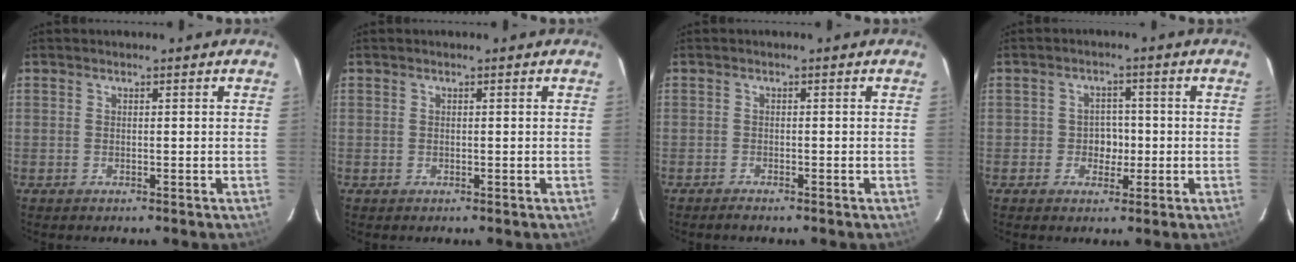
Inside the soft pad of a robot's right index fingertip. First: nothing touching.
{"total": 0.0}
{"total": 1.4, "force": [-1.3, 0.2, 0.5], "torque": [-0.017, -0.003, -0.026]}
{"total": 3.6, "force": [-0.9, 3.2, 1.2], "torque": [-0.019, 0.014, -0.012]}